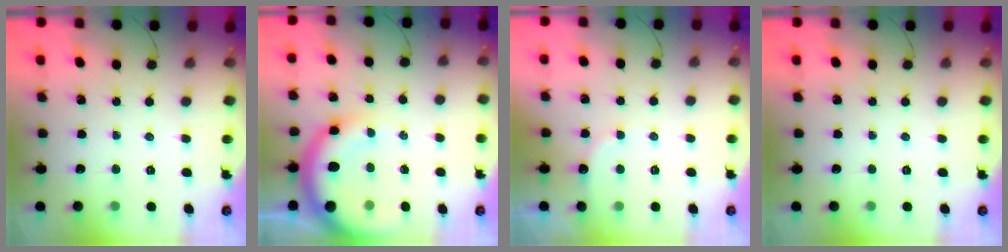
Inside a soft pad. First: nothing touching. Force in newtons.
{"total": 11.1, "press": 10.9, "slide": 2.2}
{"total": 6.8, "press": 6.7, "slide": 1.1}
{"total": 0.0}